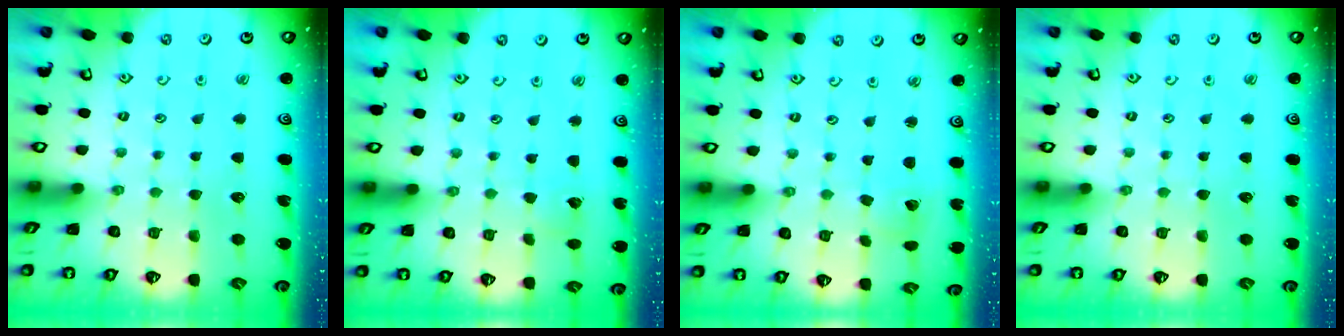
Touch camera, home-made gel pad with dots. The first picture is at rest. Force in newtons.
{"total": 2.8, "press": 2.8, "slide": 0.3}
{"total": 1.8, "press": 1.8, "slide": 0.1}
{"total": 0.0}